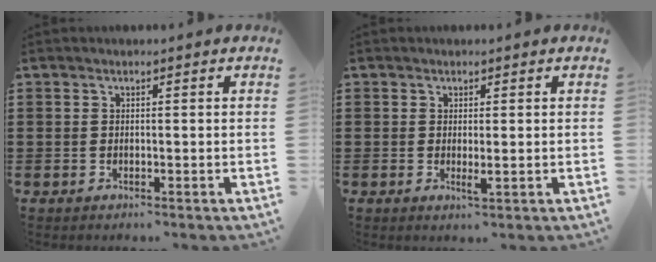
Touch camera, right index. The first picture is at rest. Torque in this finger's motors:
{"motor_torque": [0.07, 0.10, 0.13, 0.00]}